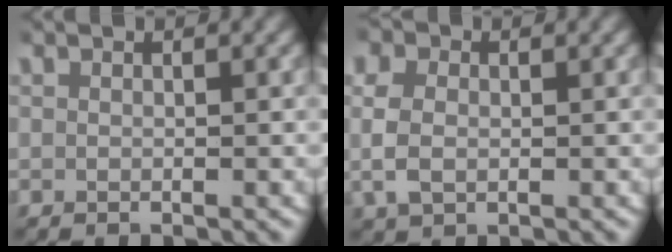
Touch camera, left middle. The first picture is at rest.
{"total": 3.9, "force": [0.2, 3.2, 2.2], "torque": [-0.070, -0.008, 0.007]}